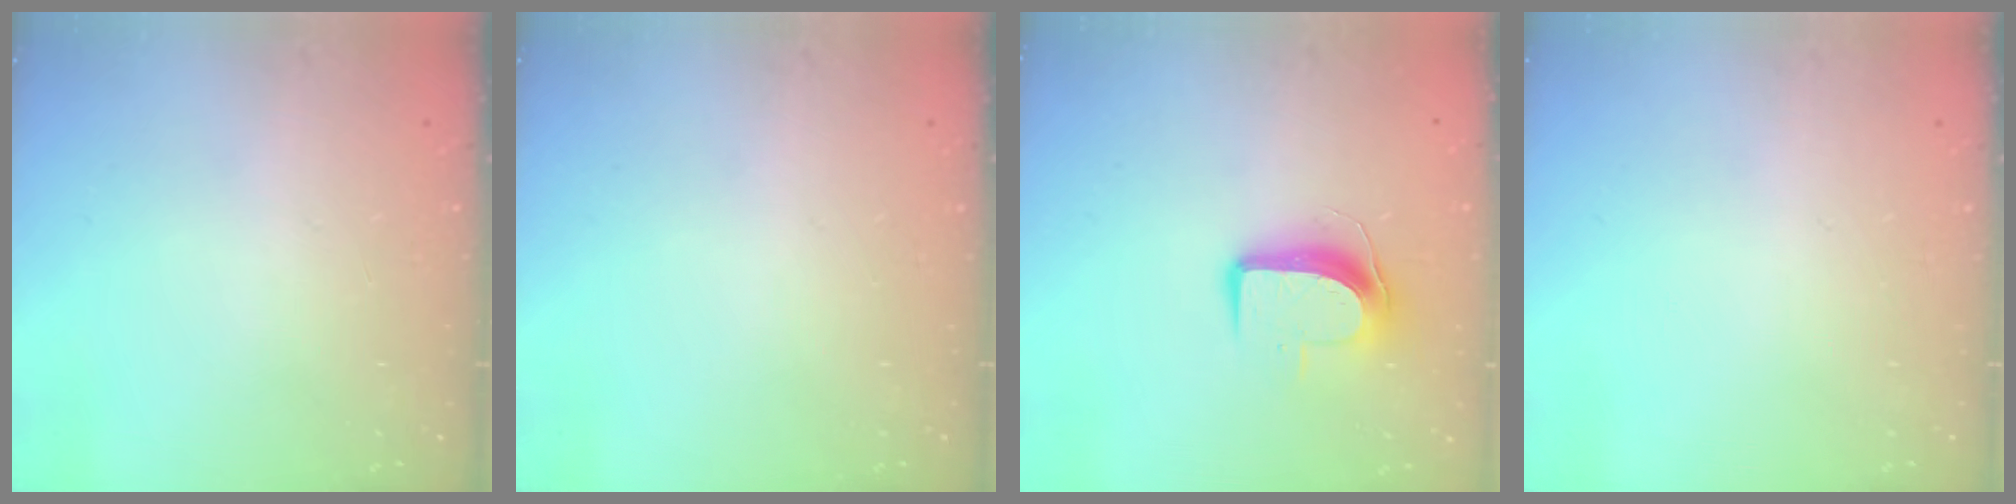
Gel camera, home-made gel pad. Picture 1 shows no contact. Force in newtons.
{"total": 0.0}
{"total": 8.8, "press": 8.8, "slide": 0.5}
{"total": 0.0}